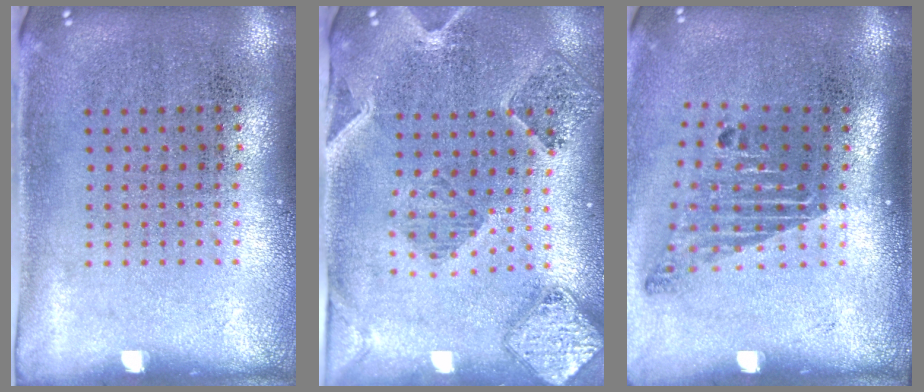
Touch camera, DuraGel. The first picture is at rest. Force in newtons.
{"total": 1.6, "press": 1.6, "slide": 0.3}
{"total": 1.8, "press": 1.2, "slide": 1.4}